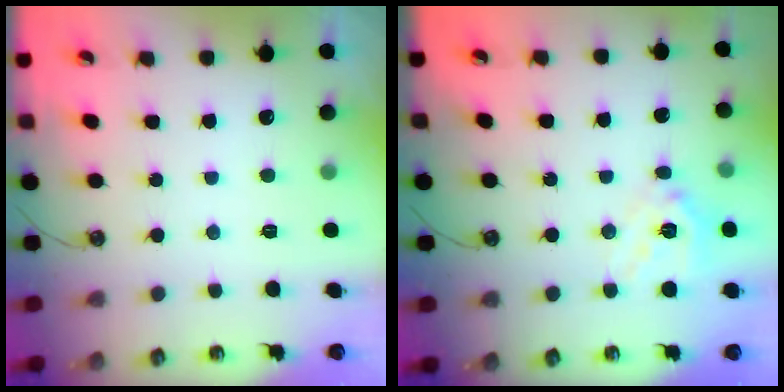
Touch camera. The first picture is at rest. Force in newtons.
{"total": 14.2, "press": 14.1, "slide": 2.1}